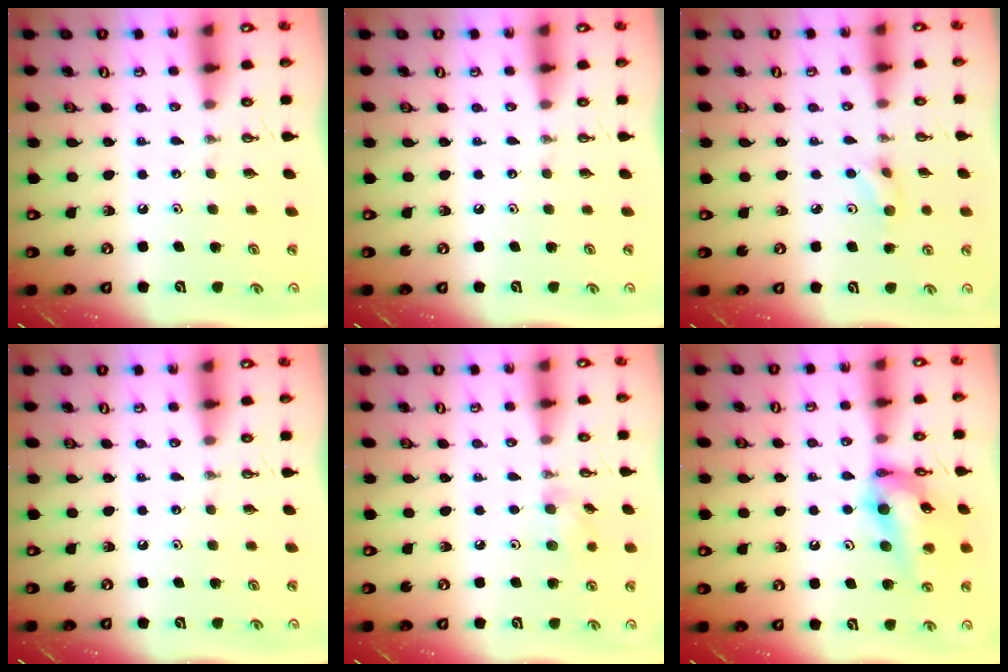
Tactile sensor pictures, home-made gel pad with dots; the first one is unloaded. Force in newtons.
{"total": 0.0}
{"total": 5.0, "press": 4.9, "slide": 1.0}
{"total": 0.0}
{"total": 7.0, "press": 6.8, "slide": 1.3}
{"total": 14.8, "press": 14.7, "slide": 1.7}